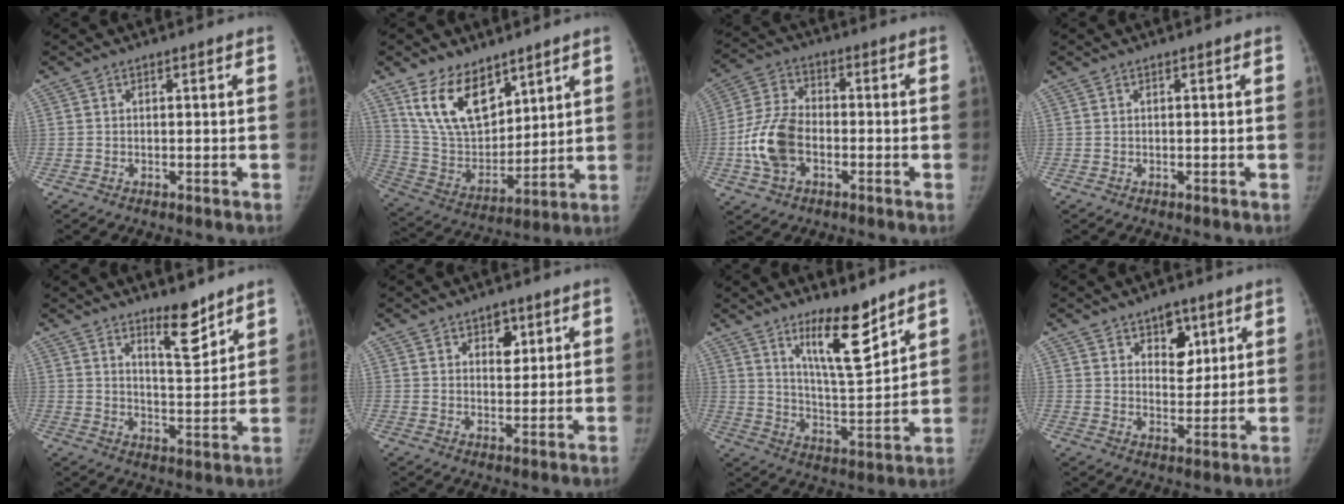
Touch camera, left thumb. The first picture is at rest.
{"total": 15.7, "force": [9.8, 8.7, 8.8], "torque": [-0.120, -0.055, 0.204]}
{"total": 11.5, "force": [-2.8, 7.5, 8.2], "torque": [-0.162, 0.022, -0.057]}
{"total": 0.0}
{"total": 7.6, "force": [5.7, 2.1, 4.5], "torque": [-0.051, -0.052, 0.092]}
{"total": 3.1, "force": [1.6, 2.1, 1.7], "torque": [-0.006, -0.008, 0.024]}
{"total": 12.2, "force": [8.4, 2.8, 8.4], "torque": [-0.120, -0.075, 0.151]}
{"total": 7.3, "force": [3.7, 4.8, 4.0], "torque": [-0.022, -0.022, 0.058]}